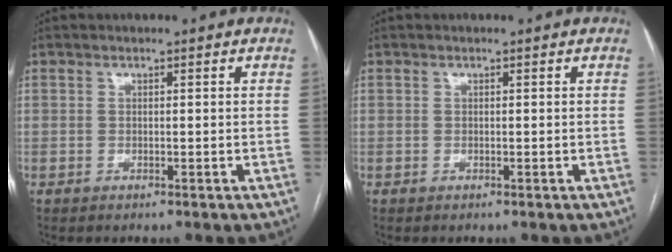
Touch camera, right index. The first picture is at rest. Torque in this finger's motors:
{"motor_torque": [0.00, 0.00, 0.00, 0.00]}